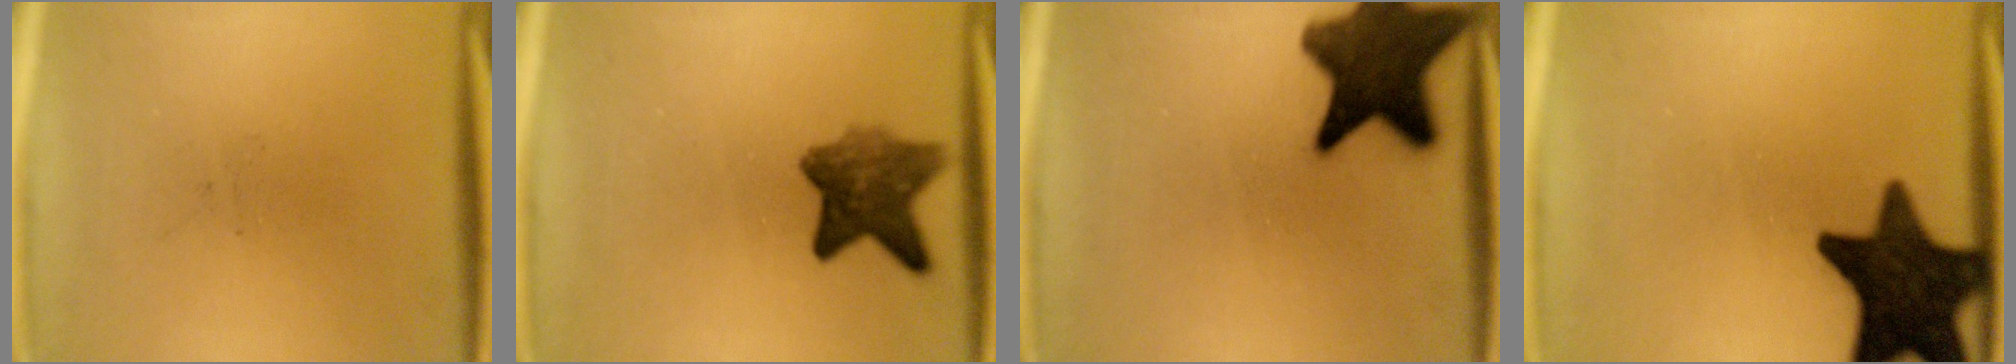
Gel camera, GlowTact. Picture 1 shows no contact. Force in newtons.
{"total": 6.9}
{"total": 14.4}
{"total": 16.4}